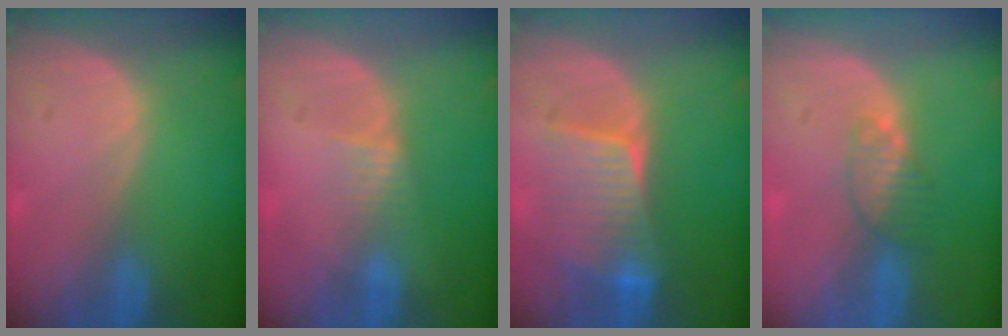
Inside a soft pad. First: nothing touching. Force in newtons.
{"total": 2.3, "press": 2.1, "slide": 1.0}
{"total": 6.8, "press": 6.8, "slide": 0.5}
{"total": 3.3, "press": 3.1, "slide": 1.1}